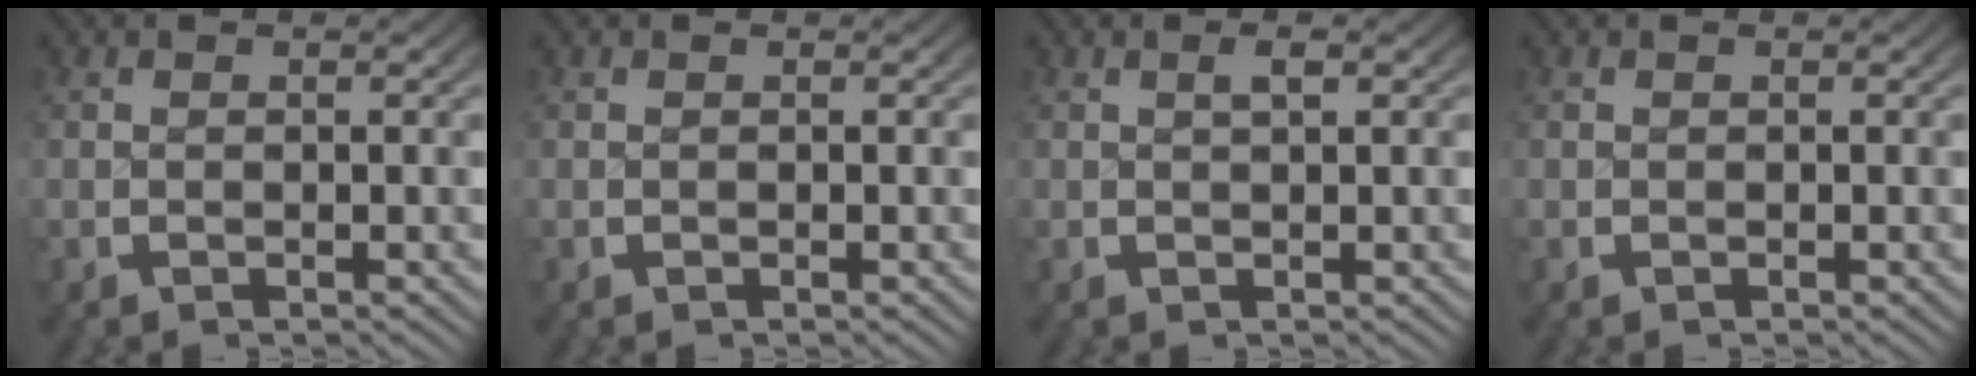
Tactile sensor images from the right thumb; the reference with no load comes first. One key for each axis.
{"total": 0.0}
{"total": 0.8, "fx": 0.5, "fy": 0.2, "fz": 0.6, "tx": -0.007, "ty": 0.000, "tz": 0.010}
{"total": 0.0}